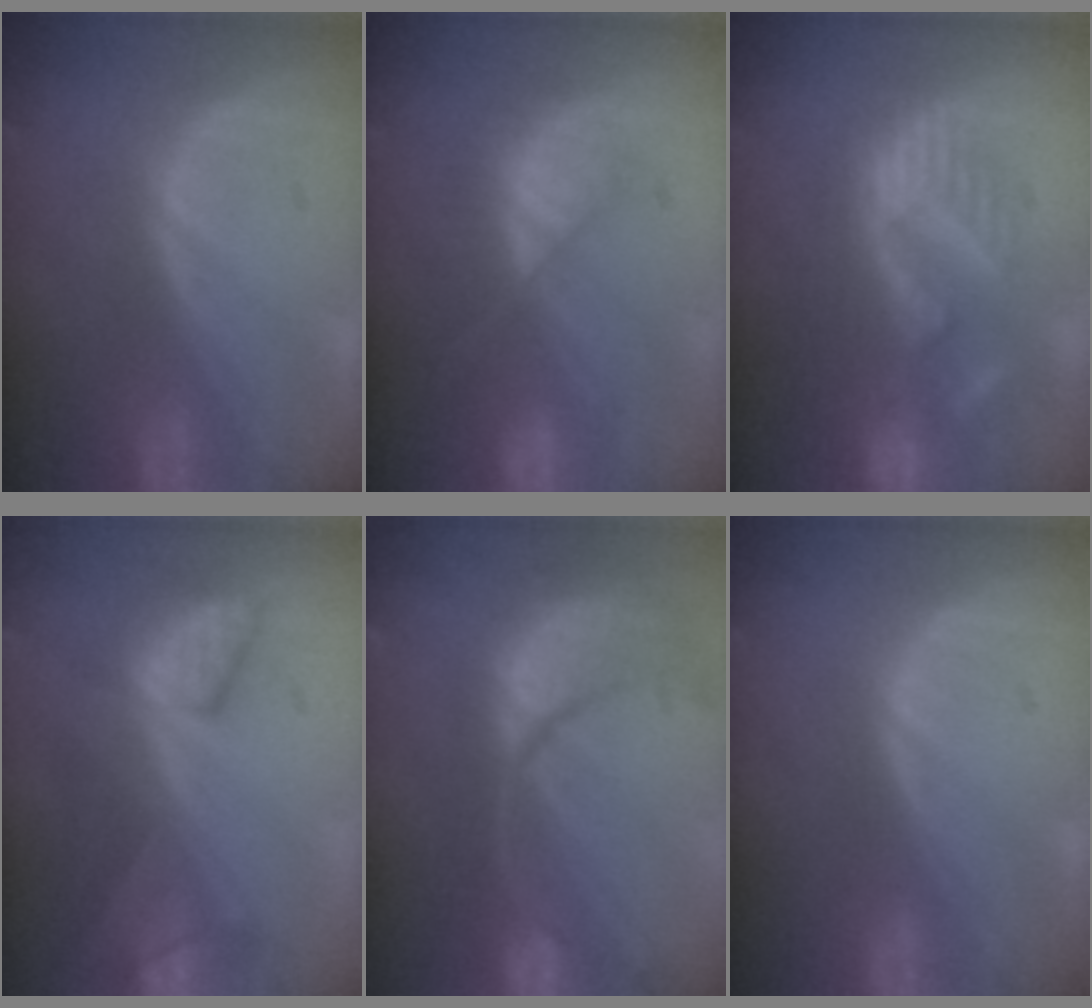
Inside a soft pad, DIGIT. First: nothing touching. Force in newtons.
{"total": 7.6, "press": 6.7, "slide": 3.6}
{"total": 11.1, "press": 9.8, "slide": 5.2}
{"total": 7.7, "press": 7.6, "slide": 1.4}
{"total": 13.7, "press": 10.8, "slide": 8.3}
{"total": 0.0}